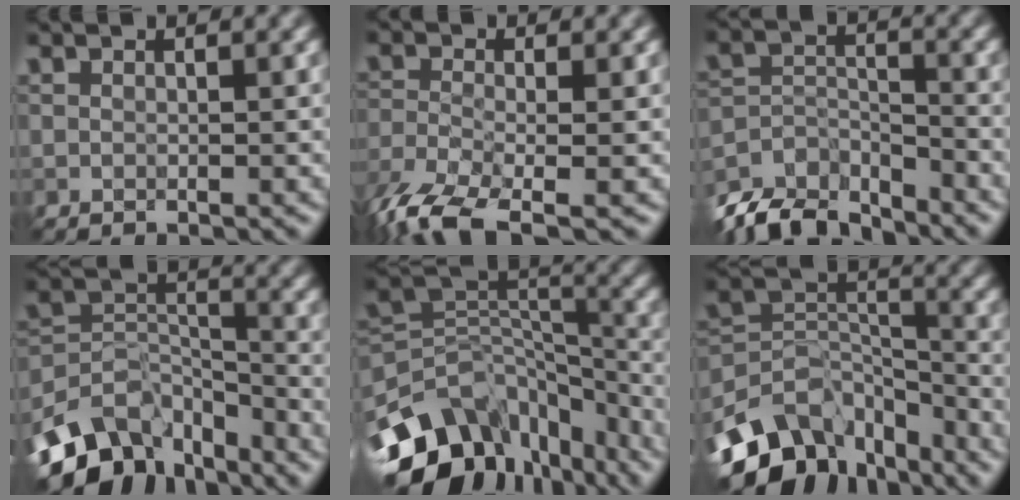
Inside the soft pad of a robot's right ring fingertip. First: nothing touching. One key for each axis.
{"total": 7.2, "fx": -5.3, "fy": 2.0, "fz": 4.3, "tx": -0.087, "ty": -0.012, "tz": -0.098}
{"total": 7.4, "fx": -7.1, "fy": 1.8, "fz": 1.4, "tx": -0.026, "ty": -0.005, "tz": -0.126}
{"total": 9.0, "fx": -7.3, "fy": 4.6, "fz": 2.6, "tx": -0.042, "ty": -0.010, "tz": -0.131}
{"total": 14.1, "fx": -10.2, "fy": 8.5, "fz": 4.8, "tx": -0.105, "ty": 0.019, "tz": -0.147}
{"total": 10.7, "fx": -8.3, "fy": 5.8, "fz": 3.4, "tx": -0.064, "ty": 0.003, "tz": -0.141}